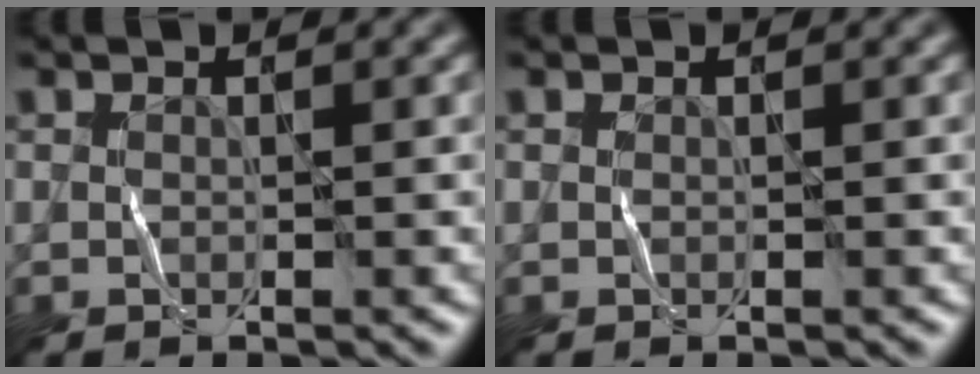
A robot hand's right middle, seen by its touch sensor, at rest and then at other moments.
{"total": 0.0}